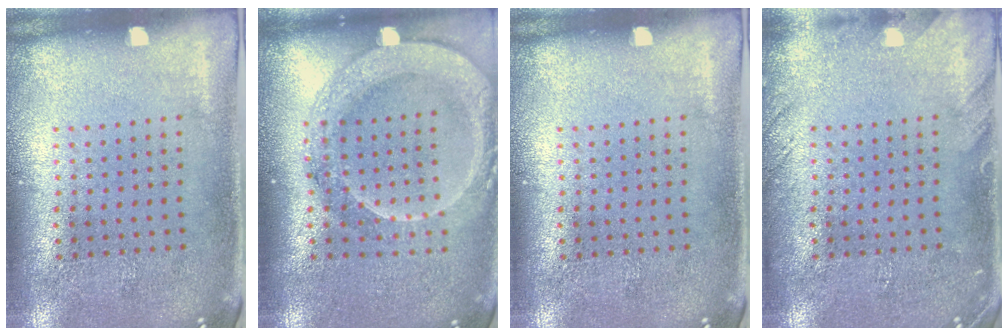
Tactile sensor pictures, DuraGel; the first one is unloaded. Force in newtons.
{"total": 2.1, "press": 1.9, "slide": 0.9}
{"total": 0.0}
{"total": 1.5, "press": 1.5, "slide": 0.2}